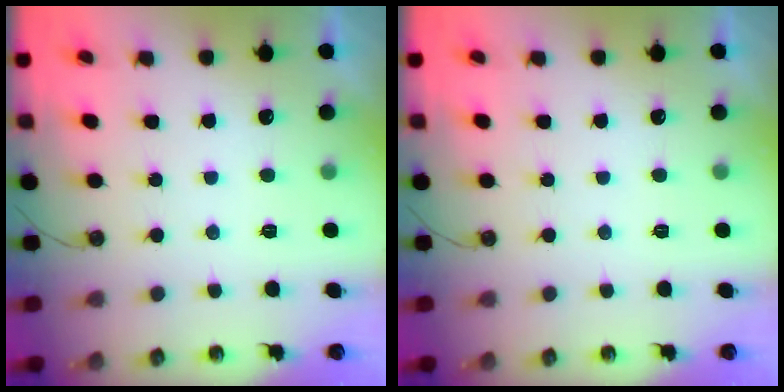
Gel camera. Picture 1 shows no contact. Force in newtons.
{"total": 0.0}